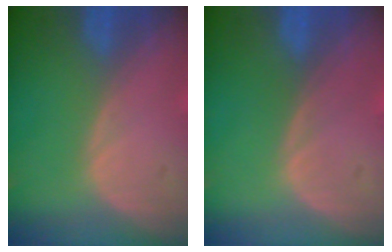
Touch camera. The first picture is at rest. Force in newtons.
{"total": 0.0}